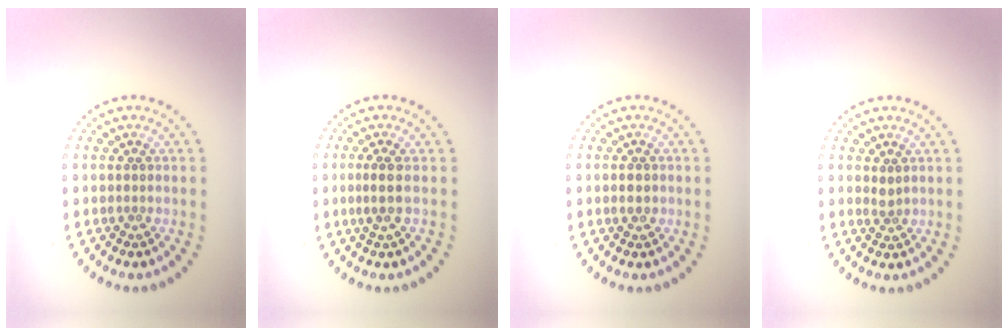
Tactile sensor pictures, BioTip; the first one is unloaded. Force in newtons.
{"total": 1.7, "press": 1.3, "slide": 1.1}
{"total": 1.1, "press": 1.1, "slide": 0.1}
{"total": 0.9, "press": 0.6, "slide": 0.6}